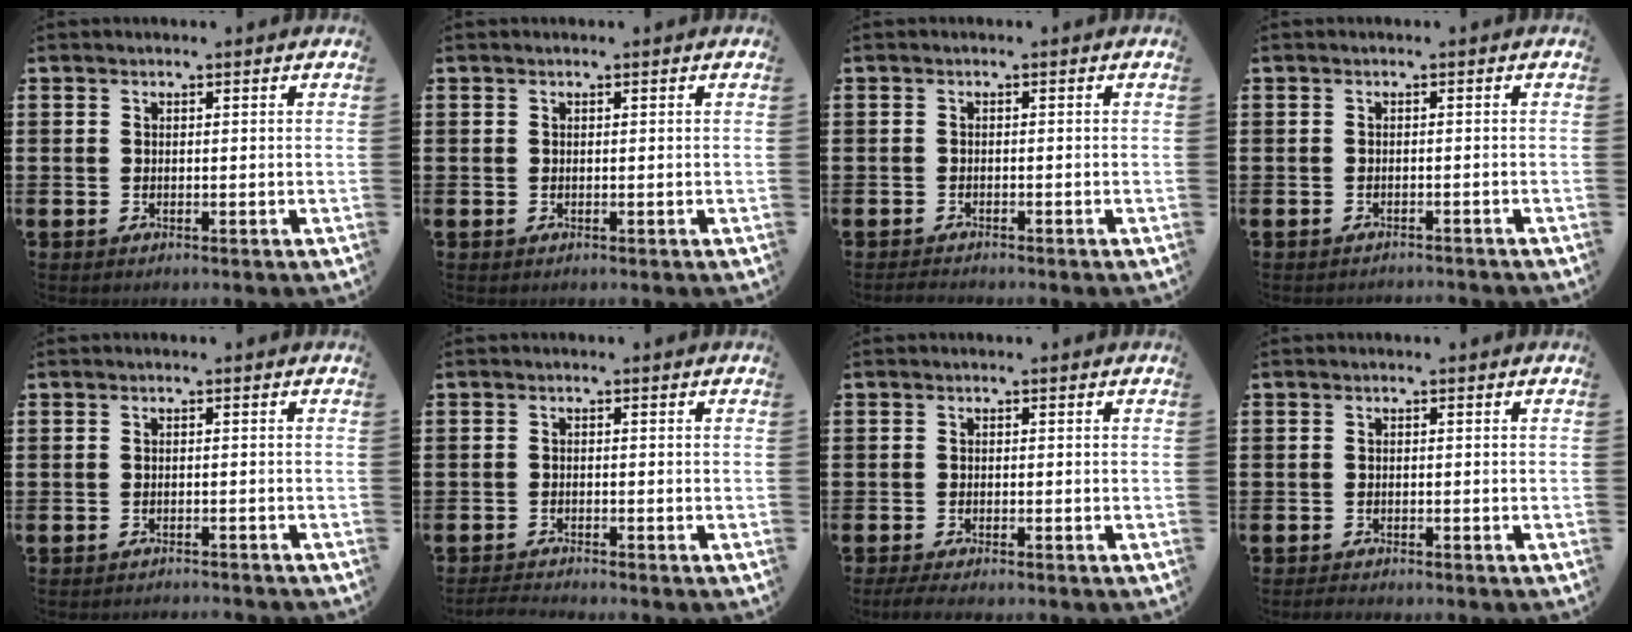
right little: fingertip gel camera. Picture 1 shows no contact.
{"total": 0.0}
{"total": 0.8, "force": [-0.8, 0.1, 0.2], "torque": [-0.008, 0.001, -0.017]}
{"total": 0.9, "force": [-0.9, -0.1, 0.0], "torque": [-0.001, 0.000, -0.018]}
{"total": 1.0, "force": [-1.0, -0.2, -0.1], "torque": [0.000, 0.002, -0.021]}
{"total": 1.3, "force": [-1.3, -0.1, 0.3], "torque": [-0.006, 0.003, -0.026]}
{"total": 1.3, "force": [-1.1, 0.1, 0.8], "torque": [-0.014, -0.001, -0.020]}
{"total": 0.9, "force": [-0.9, 0.1, 0.2], "torque": [-0.006, 0.000, -0.019]}